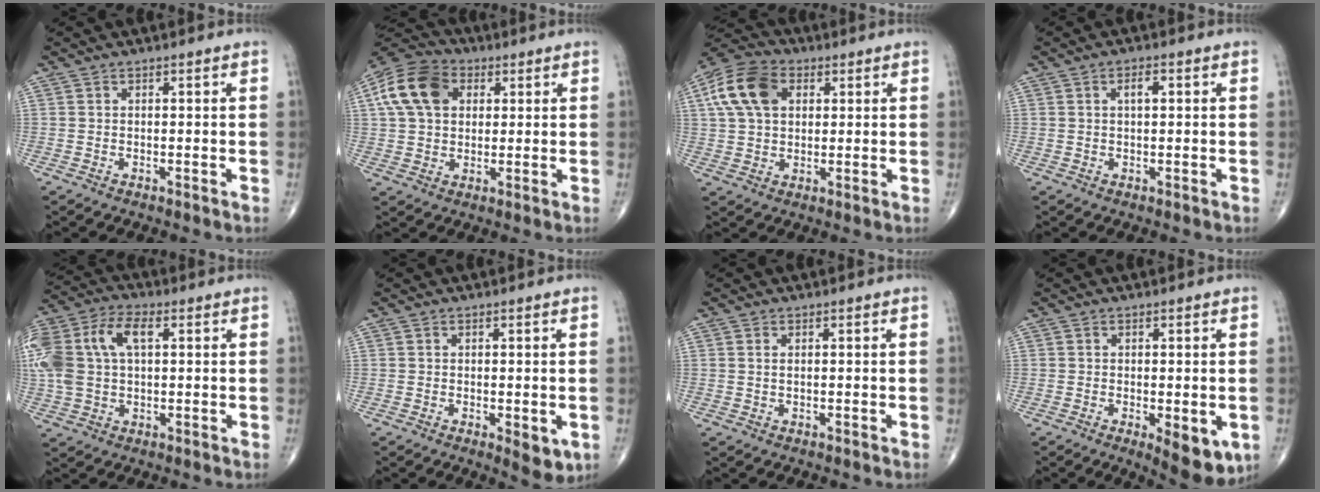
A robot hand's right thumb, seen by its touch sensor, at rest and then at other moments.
{"total": 13.0, "force": [3.7, 9.3, 8.3], "torque": [-0.144, 0.013, 0.055]}
{"total": 12.3, "force": [3.6, 8.3, 8.3], "torque": [-0.150, 0.014, 0.058]}
{"total": 2.3, "force": [0.6, 0.9, 2.0], "torque": [-0.032, 0.001, 0.009]}
{"total": 17.8, "force": [3.9, 10.5, 13.8], "torque": [-0.335, 0.032, 0.070]}
{"total": 4.1, "force": [-0.9, 1.7, 3.6], "torque": [-0.039, -0.010, -0.007]}
{"total": 0.5, "force": [0.2, 0.1, 0.4], "torque": [-0.012, 0.002, 0.006]}
{"total": 7.6, "force": [-2.3, 3.0, 6.6], "torque": [-0.077, -0.016, -0.025]}